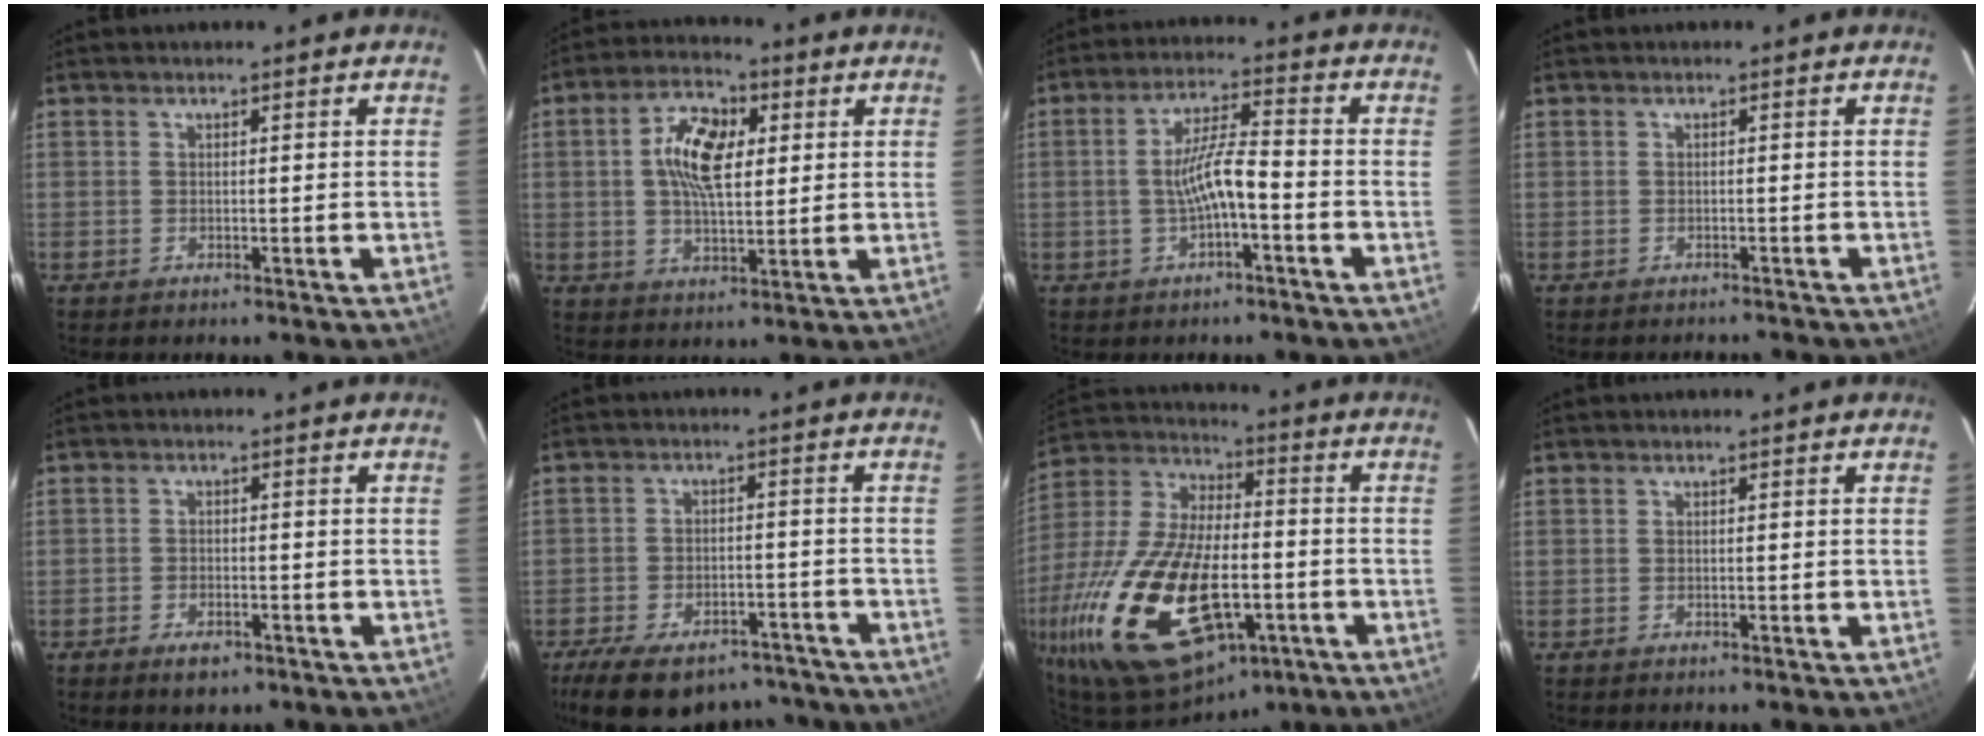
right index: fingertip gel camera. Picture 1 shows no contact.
{"total": 10.0, "force": [2.0, 5.1, 8.3], "torque": [-0.158, 0.020, 0.034]}
{"total": 6.9, "force": [-2.0, 1.1, 6.5], "torque": [-0.126, 0.010, -0.032]}
{"total": 2.2, "force": [-2.0, 1.0, 0.2], "torque": [0.000, 0.008, -0.027]}
{"total": 3.4, "force": [-2.4, 1.6, 1.8], "torque": [-0.043, -0.002, -0.043]}
{"total": 18.5, "force": [-14.6, 8.2, 7.8], "torque": [-0.169, 0.008, -0.195]}
{"total": 28.4, "force": [-11.5, 13.6, 22.1], "torque": [-0.468, -0.041, -0.187]}
{"total": 0.0}